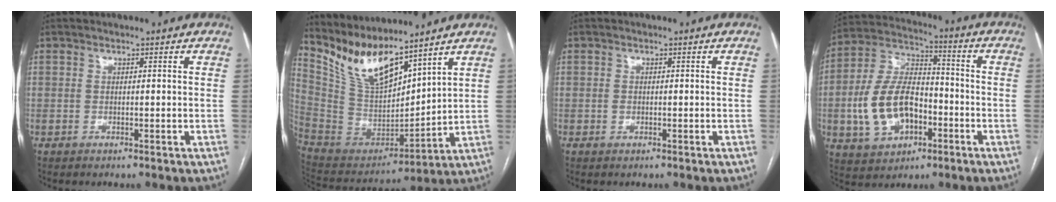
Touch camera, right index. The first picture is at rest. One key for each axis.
{"total": 13.6, "fx": 11.4, "fy": 3.1, "fz": 6.6, "tx": -0.137, "ty": -0.001, "tz": 0.238}
{"total": 0.7, "fx": -0.1, "fy": 0.5, "fz": 0.4, "tx": -0.007, "ty": 0.001, "tz": -0.001}
{"total": 14.4, "fx": -3.7, "fy": 8.6, "fz": 10.9, "tx": -0.236, "ty": 0.020, "tz": -0.061}